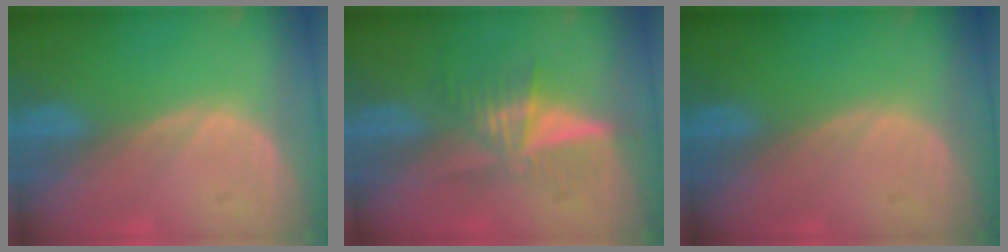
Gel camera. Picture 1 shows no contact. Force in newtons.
{"total": 6.2, "press": 5.4, "slide": 3.0}
{"total": 0.0}